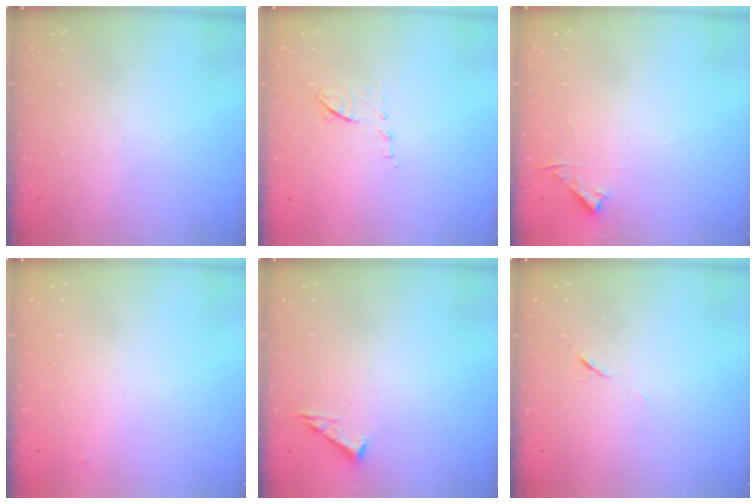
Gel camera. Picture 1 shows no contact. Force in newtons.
{"total": 6.8, "press": 6.8, "slide": 0.9}
{"total": 3.8, "press": 3.8, "slide": 0.6}
{"total": 2.5, "press": 2.5, "slide": 0.4}
{"total": 5.3, "press": 5.2, "slide": 0.7}
{"total": 6.0, "press": 5.5, "slide": 2.3}